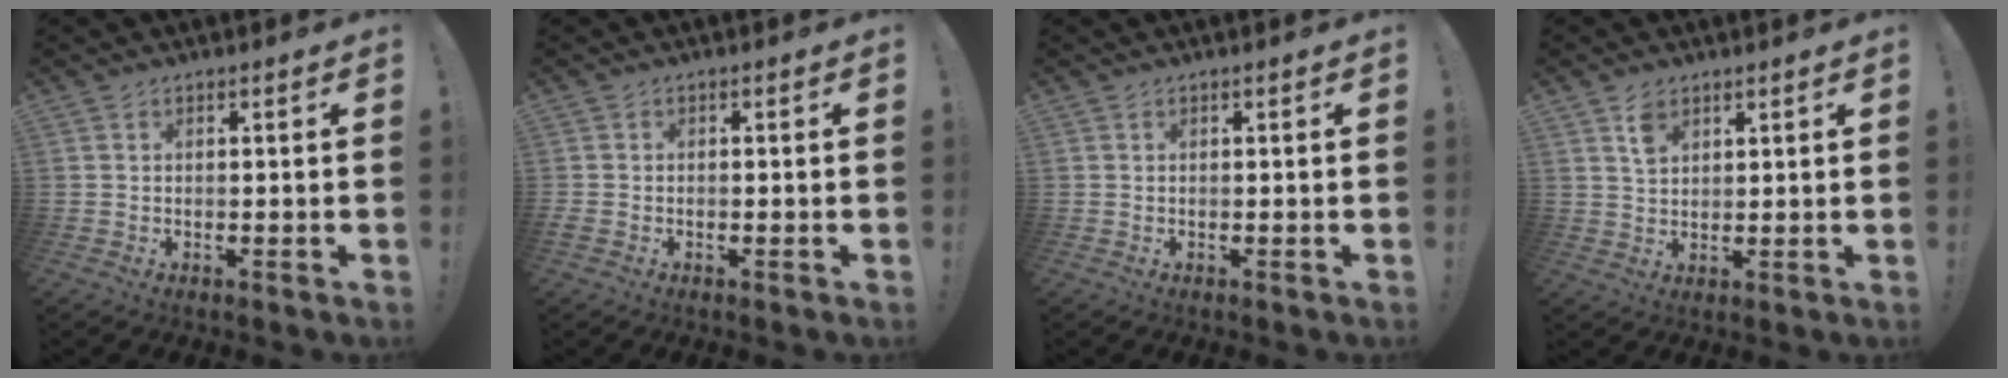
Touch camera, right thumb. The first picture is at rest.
{"total": 0.7, "force": [-0.5, 0.5, 0.3], "torque": [-0.005, 0.002, -0.008]}
{"total": 0.0}
{"total": 4.1, "force": [2.5, 2.4, 2.2], "torque": [-0.030, -0.013, 0.045]}